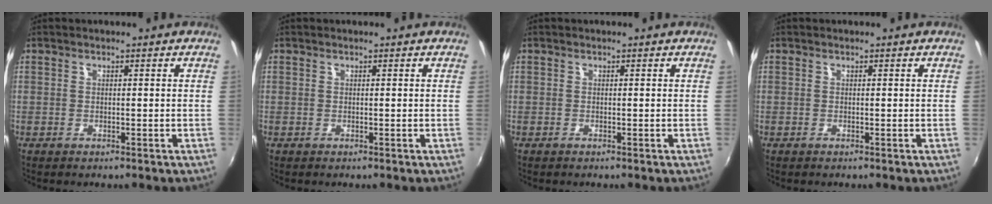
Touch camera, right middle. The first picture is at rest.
{"total": 0.0}
{"total": 0.0}
{"total": 0.0}